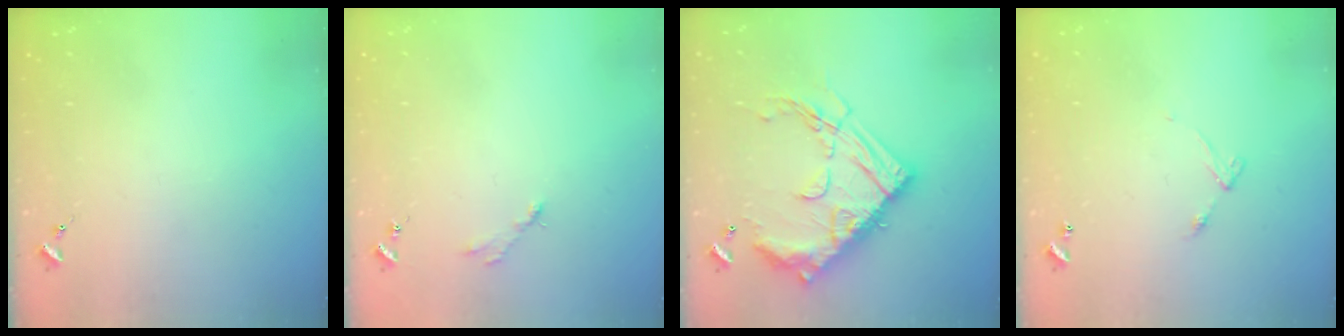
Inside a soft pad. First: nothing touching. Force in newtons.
{"total": 2.8, "press": 2.8, "slide": 0.4}
{"total": 23.7, "press": 23.6, "slide": 2.2}
{"total": 5.9, "press": 5.9, "slide": 0.6}